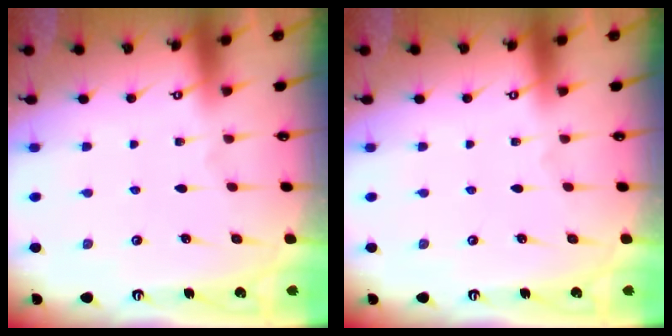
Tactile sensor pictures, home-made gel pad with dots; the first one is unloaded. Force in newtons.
{"total": 0.0}